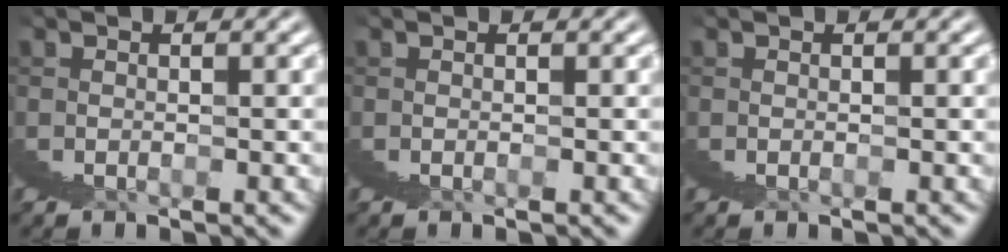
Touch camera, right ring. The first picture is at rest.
{"total": 0.0}
{"total": 0.0}